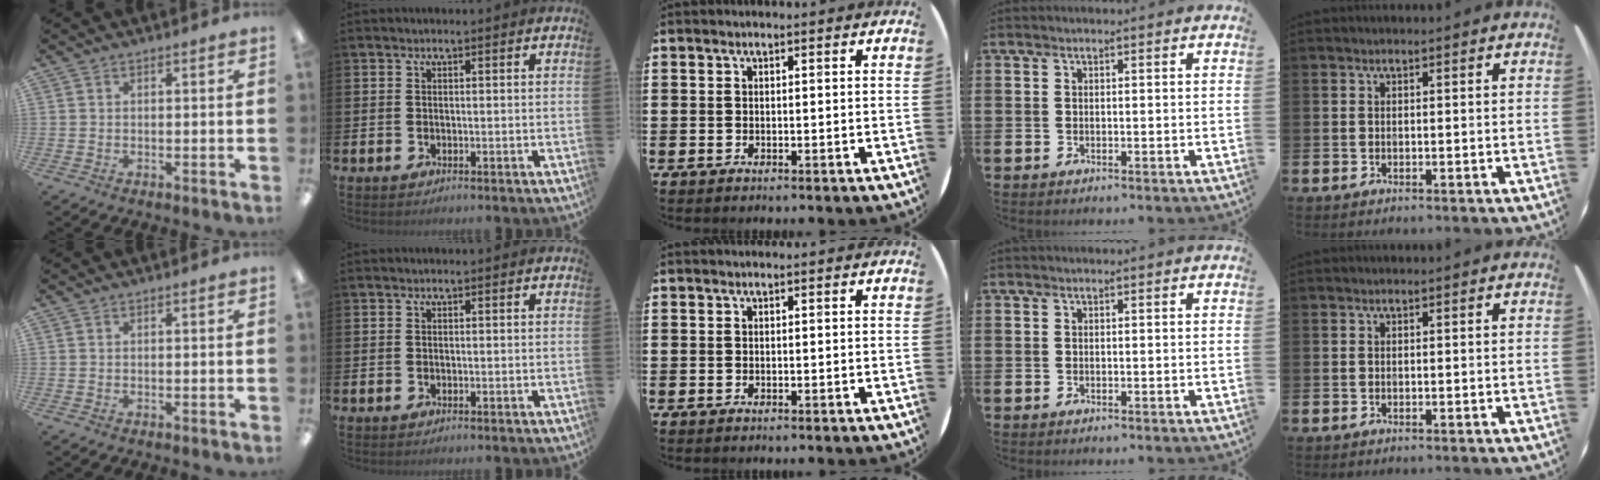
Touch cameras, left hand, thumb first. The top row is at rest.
{}